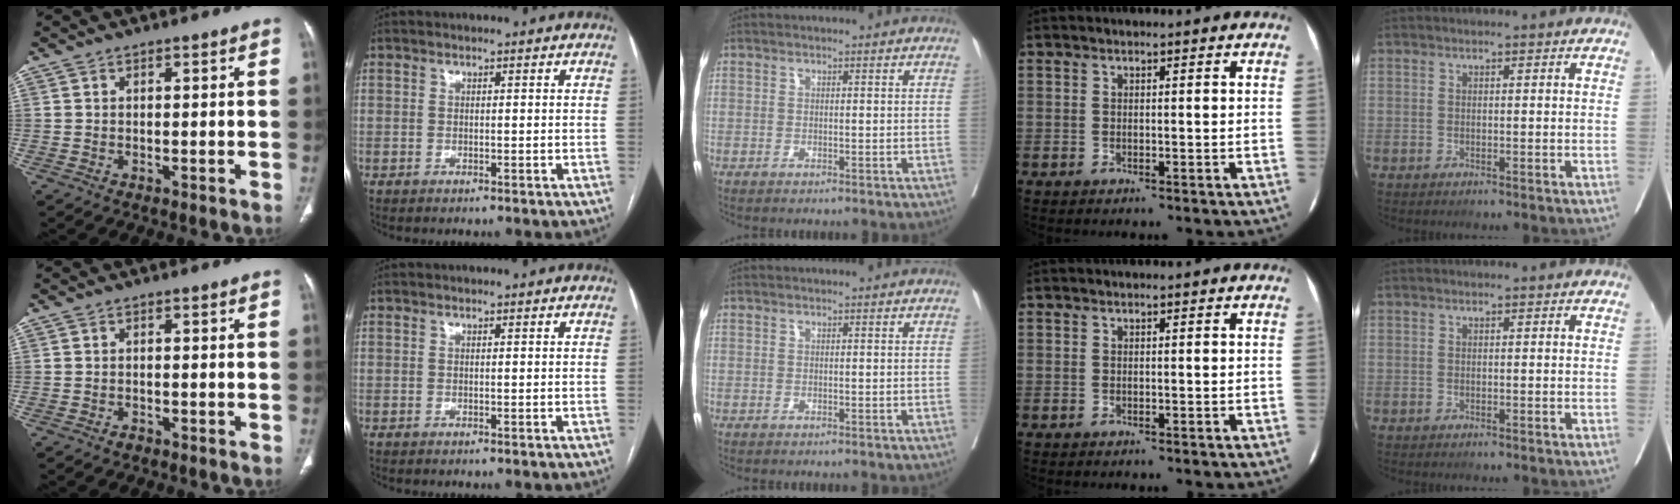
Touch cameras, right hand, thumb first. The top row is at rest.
{"thumb": {"total": 1.0, "force": [-0.7, 0.5, 0.3], "torque": [-0.006, 0.003, -0.014]}}